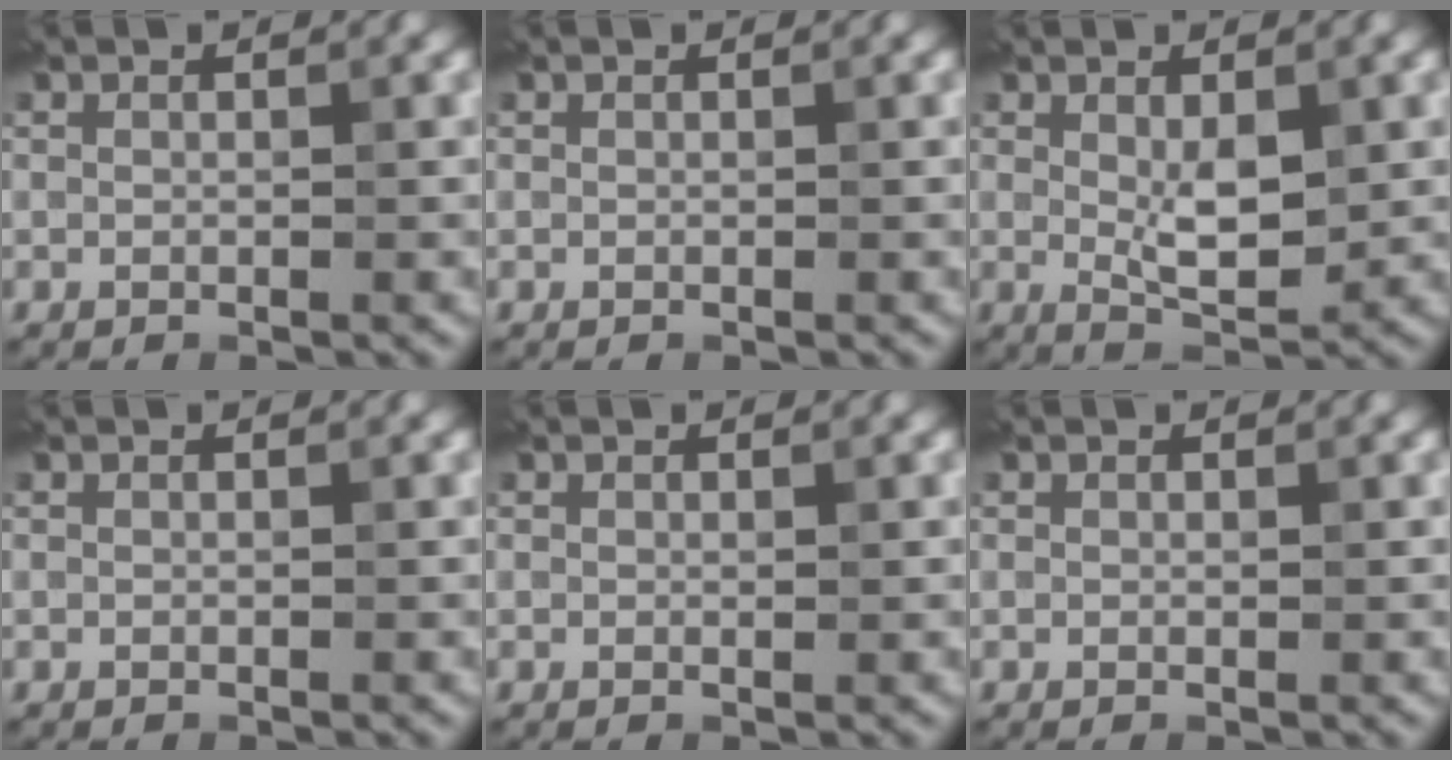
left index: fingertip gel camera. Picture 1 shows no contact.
{"total": 0.0}
{"total": 4.2, "force": [0.4, 1.8, 3.8], "torque": [-0.068, -0.007, 0.013]}
{"total": 0.0}
{"total": 0.0}
{"total": 0.0}